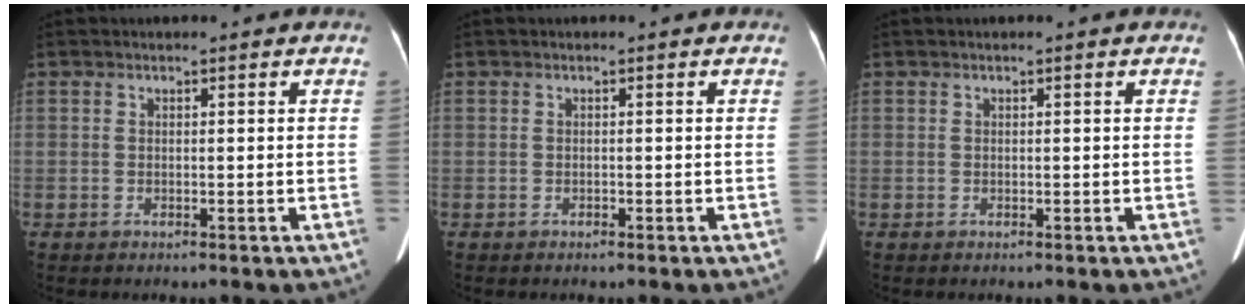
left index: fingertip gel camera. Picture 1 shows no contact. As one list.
[{"total": 0.0}, {"total": 0.0}]